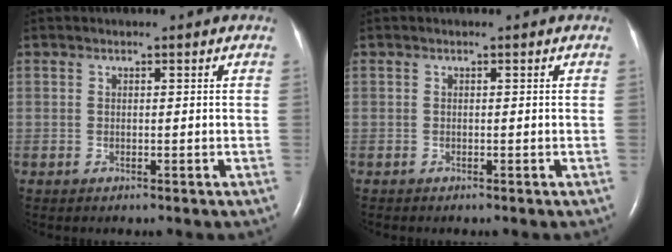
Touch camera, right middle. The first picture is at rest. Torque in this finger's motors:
{"motor_torque": [-0.32, 0.06, 0.00, -0.01]}